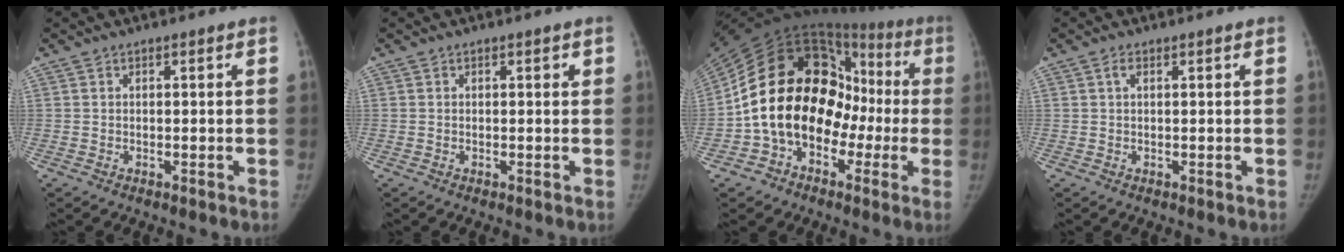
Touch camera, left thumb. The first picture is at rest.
{"total": 0.7, "force": [0.3, 0.4, 0.5], "torque": [0.001, 0.001, 0.003]}
{"total": 22.3, "force": [-3.2, 15.9, 15.3], "torque": [-0.213, 0.095, -0.053]}
{"total": 0.9, "force": [0.2, 0.4, 0.7], "torque": [-0.014, 0.005, 0.001]}